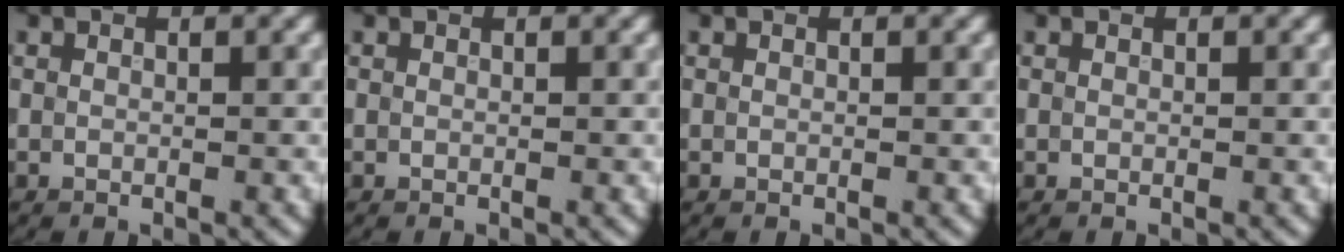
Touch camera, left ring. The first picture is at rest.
{"total": 0.0}
{"total": 0.0}
{"total": 0.0}